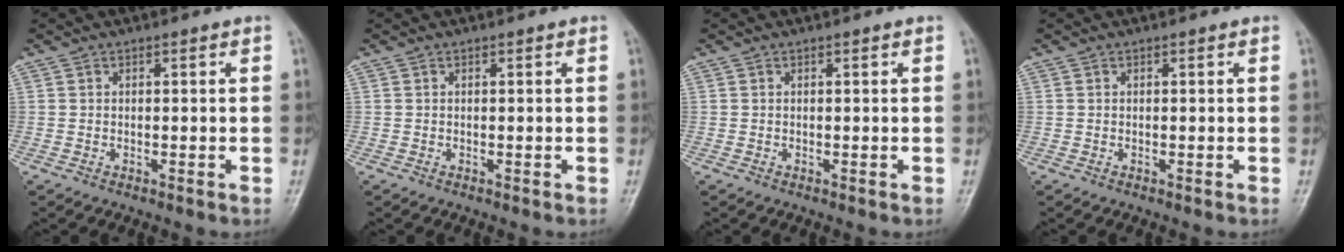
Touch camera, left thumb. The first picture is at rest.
{"total": 0.0}
{"total": 0.0}
{"total": 0.0}